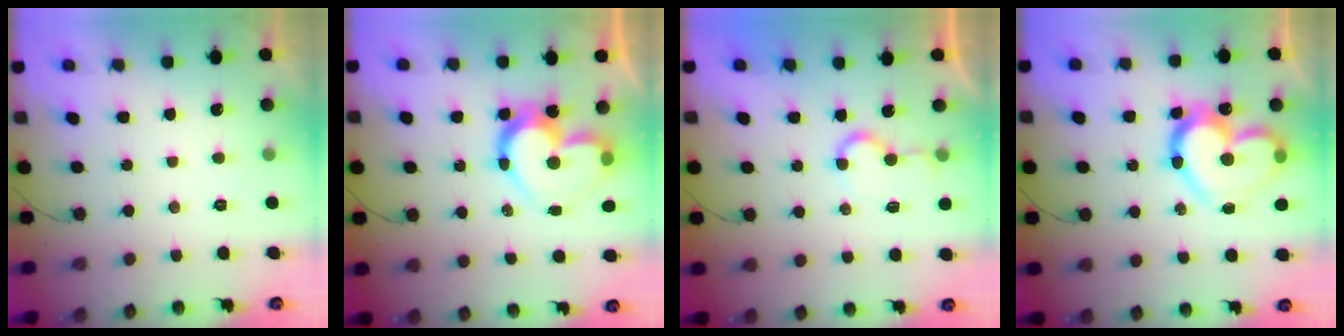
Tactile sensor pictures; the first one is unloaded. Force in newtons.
{"total": 14.6, "press": 14.6, "slide": 1.3}
{"total": 5.4, "press": 5.4, "slide": 0.4}
{"total": 19.1, "press": 19.0, "slide": 1.8}